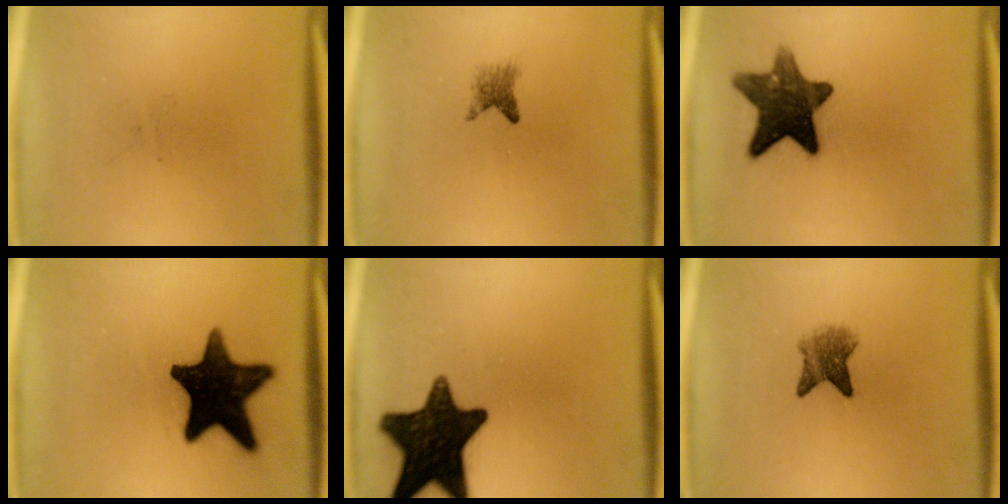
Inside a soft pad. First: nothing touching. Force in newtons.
{"total": 2.0}
{"total": 12.3}
{"total": 17.2}
{"total": 16.2}
{"total": 4.2}